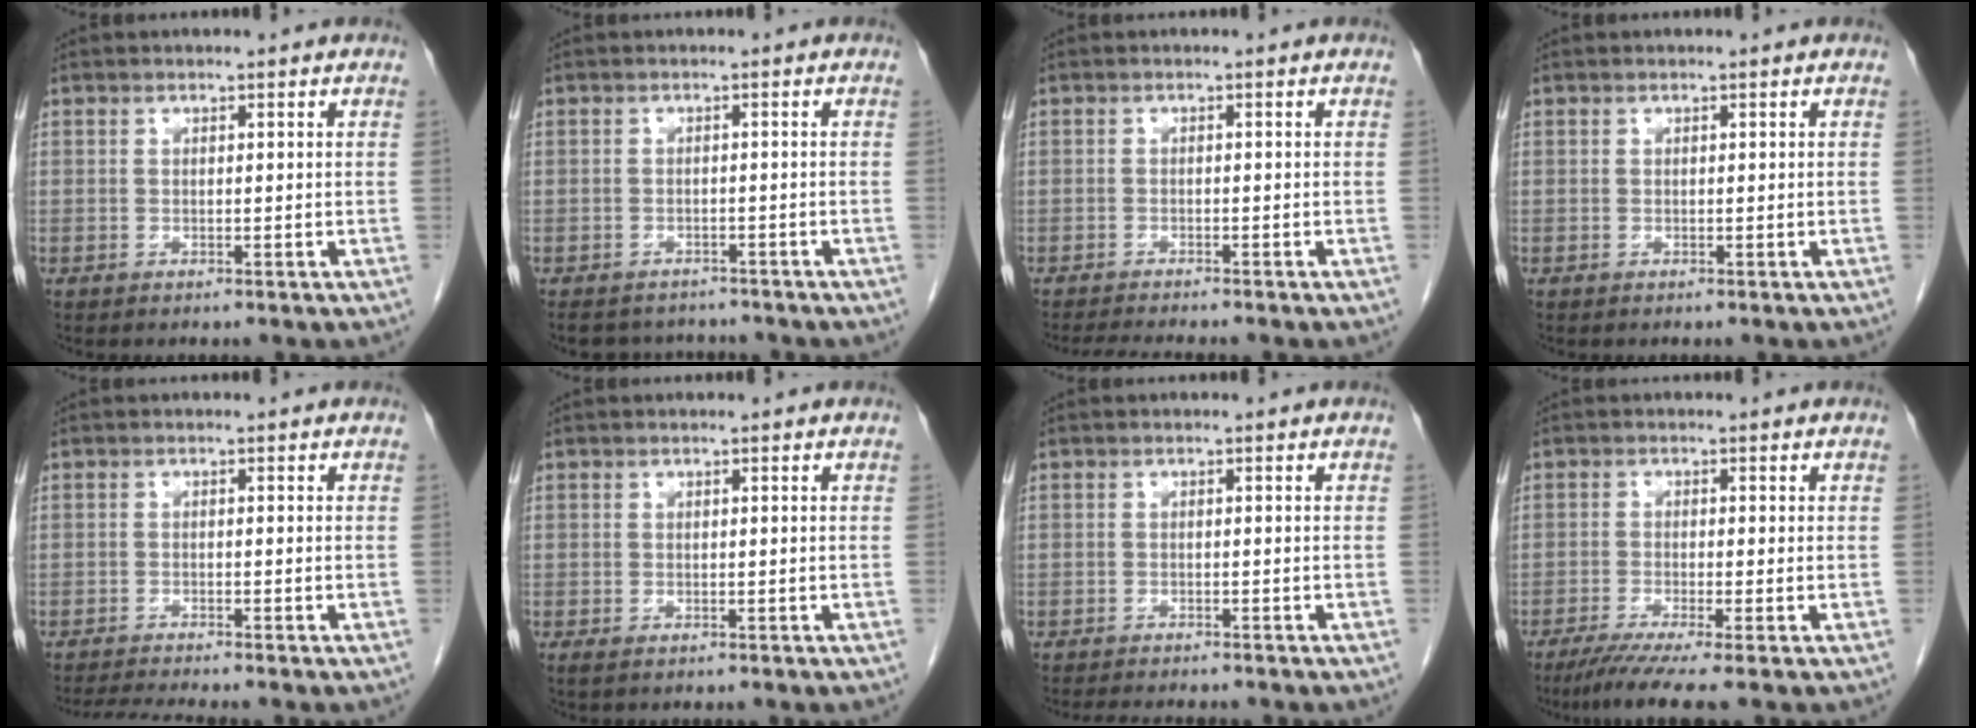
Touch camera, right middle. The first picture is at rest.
{"total": 6.8, "force": [-6.3, 2.5, 1.1], "torque": [-0.013, 0.004, -0.080]}
{"total": 4.8, "force": [-4.4, 0.0, 2.0], "torque": [-0.027, -0.013, -0.068]}
{"total": 0.0}
{"total": 4.2, "force": [-3.8, -0.9, 1.5], "torque": [-0.027, -0.017, -0.065]}
{"total": 0.8, "force": [-0.4, 0.4, 0.6], "torque": [-0.010, -0.001, -0.004]}
{"total": 5.1, "force": [-4.6, 0.8, 2.0], "torque": [-0.023, -0.008, -0.066]}
{"total": 6.1, "force": [-4.4, -0.7, 4.1], "torque": [-0.063, -0.018, -0.077]}